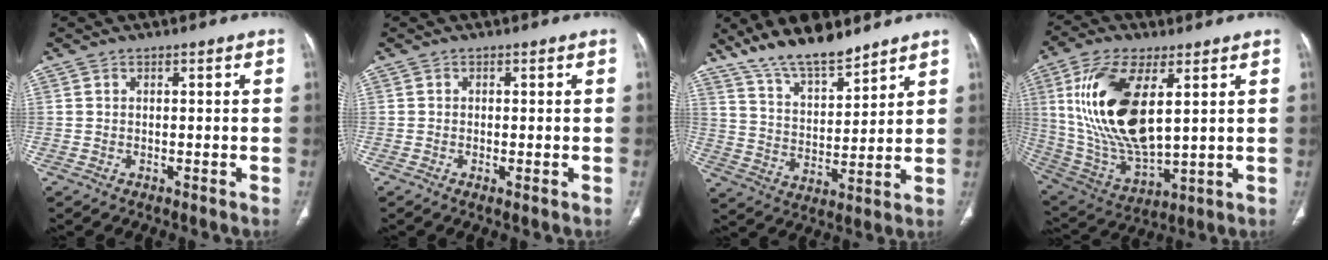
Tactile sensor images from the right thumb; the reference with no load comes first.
{"total": 1.0, "force": [-0.4, 0.2, 0.9], "torque": [-0.021, -0.004, -0.009]}
{"total": 12.9, "force": [10.7, 3.8, 6.1], "torque": [-0.083, -0.062, 0.198]}
{"total": 20.7, "force": [5.3, 9.3, 17.7], "torque": [-0.354, -0.027, 0.110]}